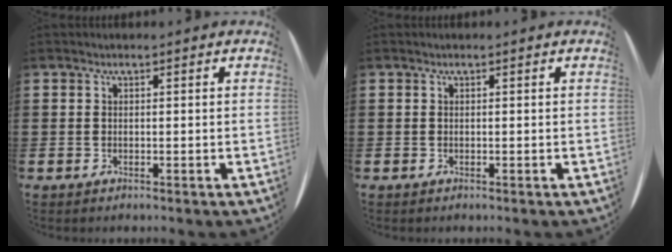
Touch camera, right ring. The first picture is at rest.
{"total": 0.0}